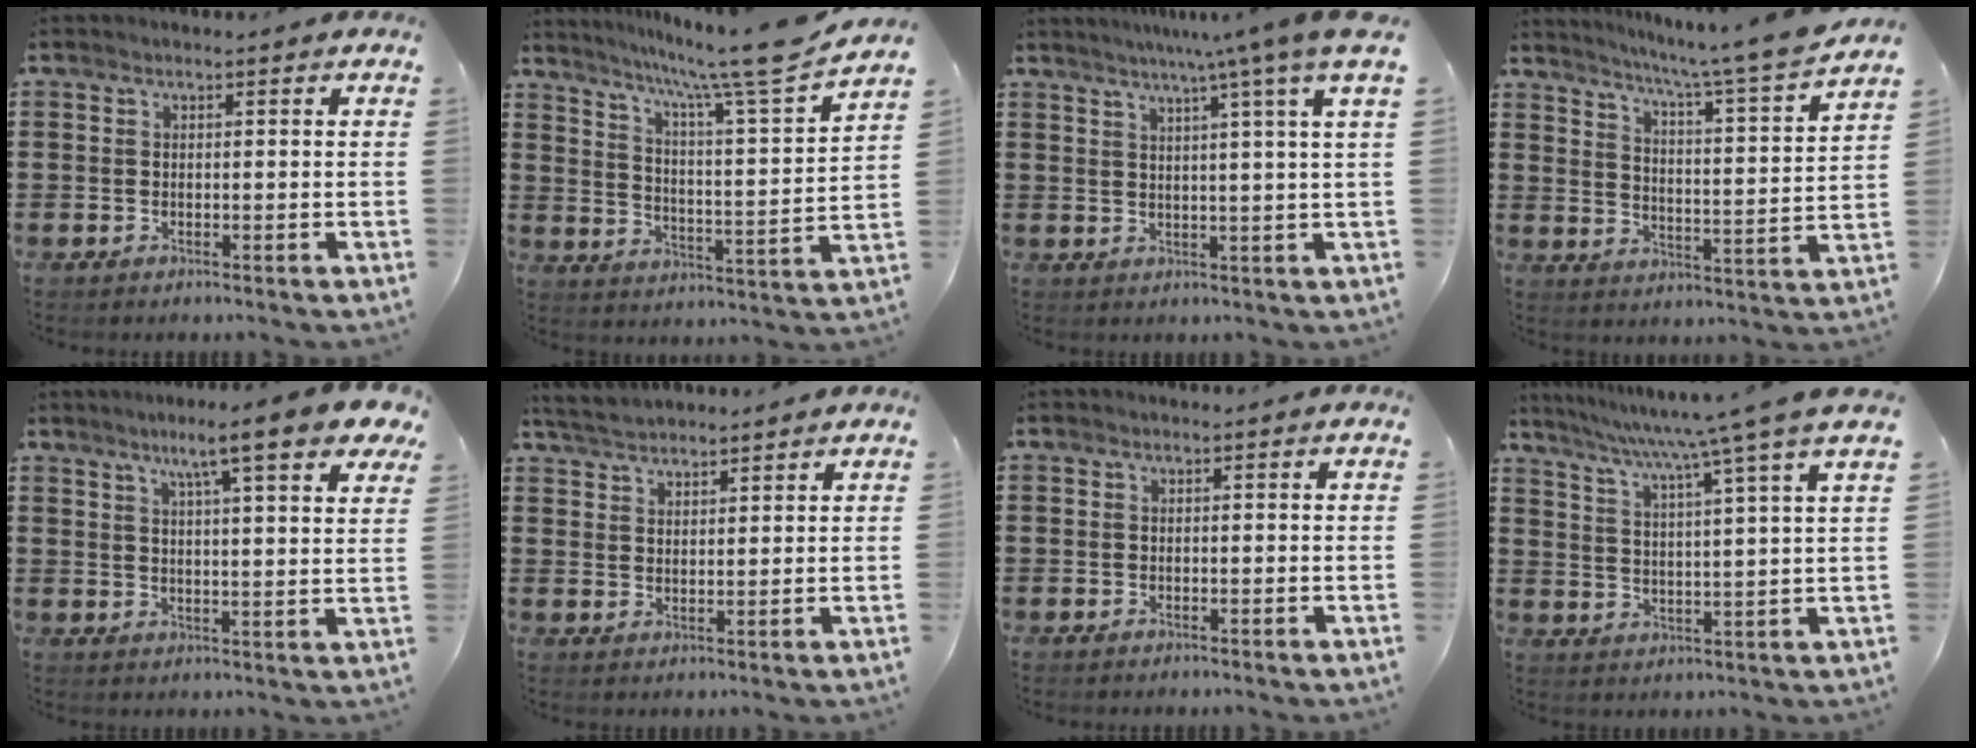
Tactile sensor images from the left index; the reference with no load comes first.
{"total": 9.9, "force": [8.1, -0.7, 5.6], "torque": [-0.120, -0.057, 0.126]}
{"total": 6.7, "force": [4.6, -1.6, 4.5], "torque": [-0.092, -0.019, 0.072]}
{"total": 6.7, "force": [5.8, -1.3, 3.1], "torque": [-0.075, -0.054, 0.089]}
{"total": 9.5, "force": [6.8, 0.6, 6.6], "torque": [-0.115, -0.021, 0.108]}
{"total": 3.8, "force": [3.7, 0.7, 0.6], "torque": [-0.026, -0.006, 0.068]}
{"total": 0.0}
{"total": 7.2, "force": [5.8, -1.4, 4.1], "torque": [-0.102, -0.040, 0.090]}